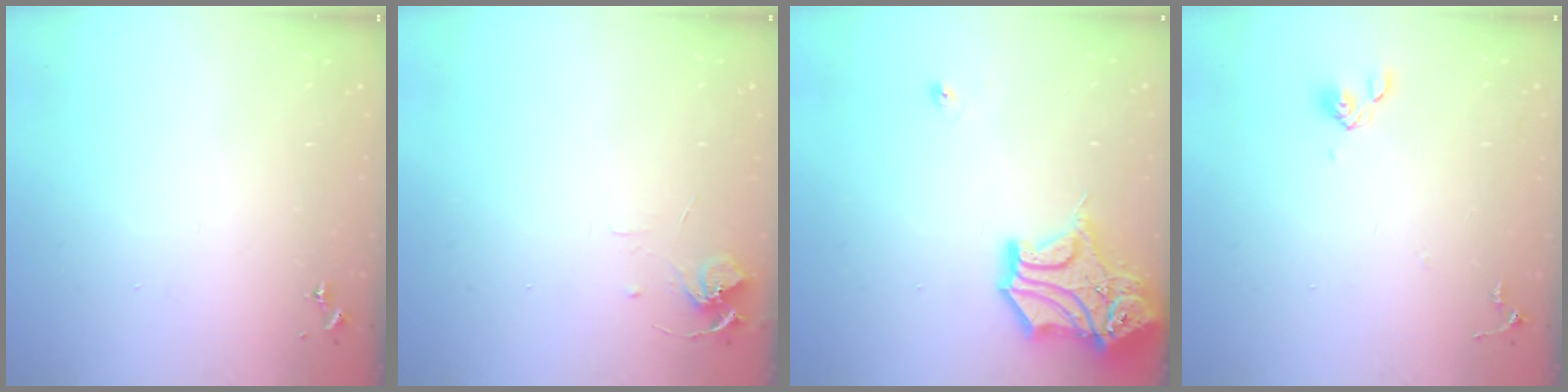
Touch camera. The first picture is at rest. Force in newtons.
{"total": 7.6, "press": 7.5, "slide": 0.5}
{"total": 16.0, "press": 15.9, "slide": 2.2}
{"total": 6.3, "press": 6.2, "slide": 1.1}